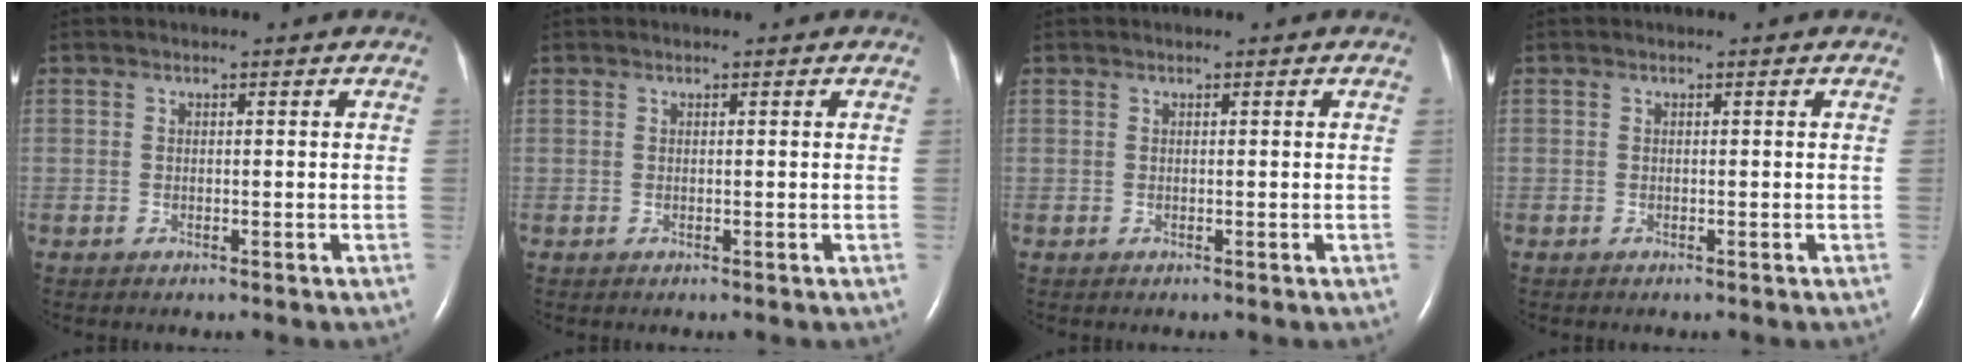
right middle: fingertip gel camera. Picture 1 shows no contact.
{"total": 0.0}
{"total": 0.0}
{"total": 0.0}